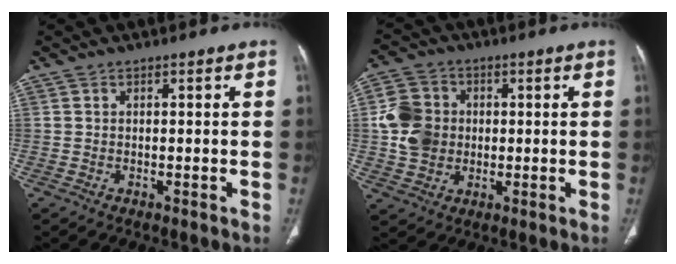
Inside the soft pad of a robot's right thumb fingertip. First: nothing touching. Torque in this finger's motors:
{"motor_torque": [1.13, 1.04, 0.75, 0.47, 0.04]}